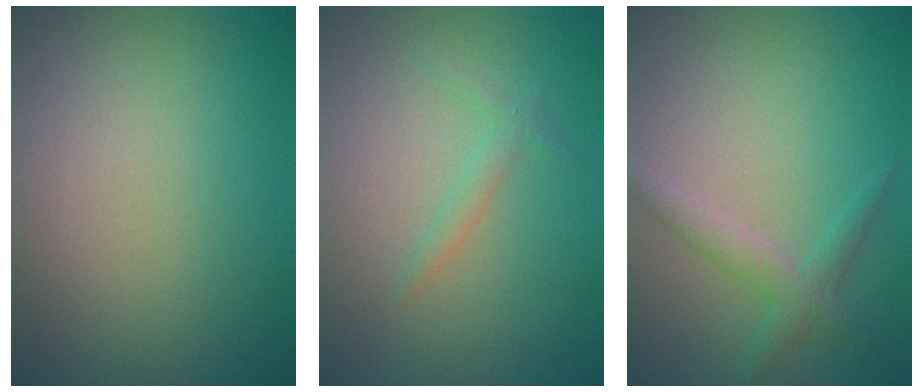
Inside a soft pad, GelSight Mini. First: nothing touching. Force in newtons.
{"total": 1.1, "press": 1.1, "slide": 0.1}
{"total": 2.3, "press": 2.3, "slide": 0.2}